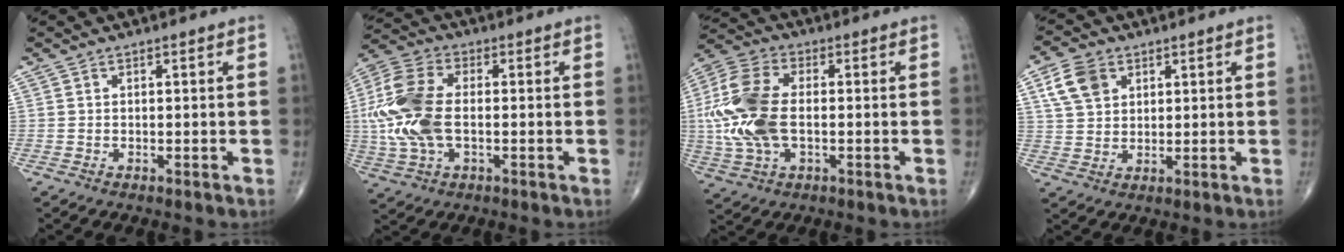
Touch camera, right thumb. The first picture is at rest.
{"total": 15.3, "force": [-0.6, 8.6, 12.6], "torque": [-0.298, 0.010, -0.013]}
{"total": 16.0, "force": [-0.6, 9.0, 13.1], "torque": [-0.305, 0.009, -0.013]}
{"total": 7.2, "force": [3.1, 5.2, 4.0], "torque": [-0.063, -0.003, 0.060]}